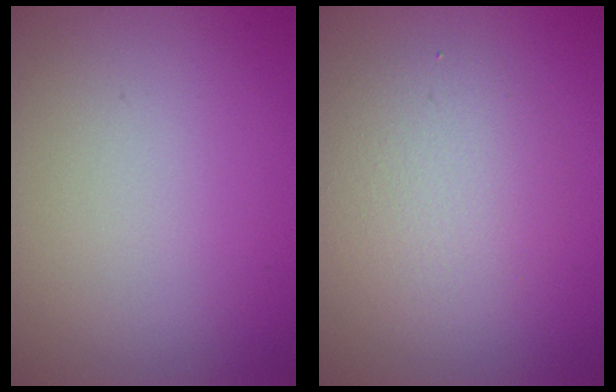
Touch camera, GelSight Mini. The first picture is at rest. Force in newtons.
{"total": 3.3, "press": 3.3, "slide": 0.1}